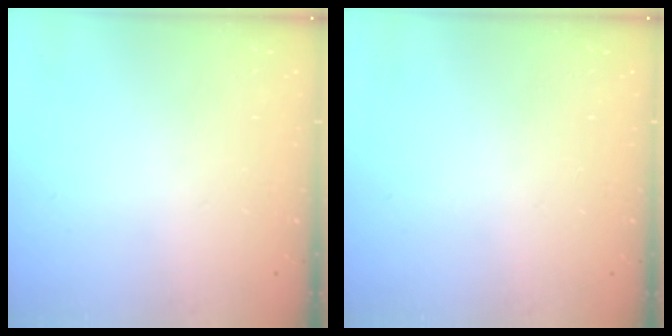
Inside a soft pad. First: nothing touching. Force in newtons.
{"total": 0.0}